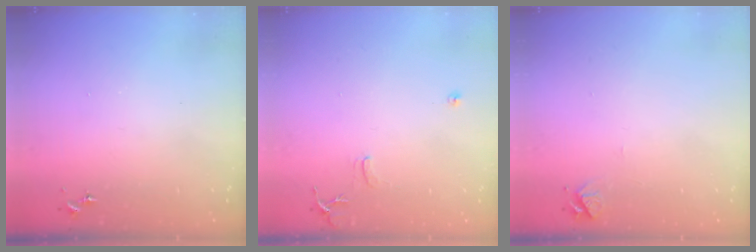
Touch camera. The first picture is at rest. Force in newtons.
{"total": 7.2, "press": 7.2, "slide": 0.8}
{"total": 4.9, "press": 4.9, "slide": 0.5}